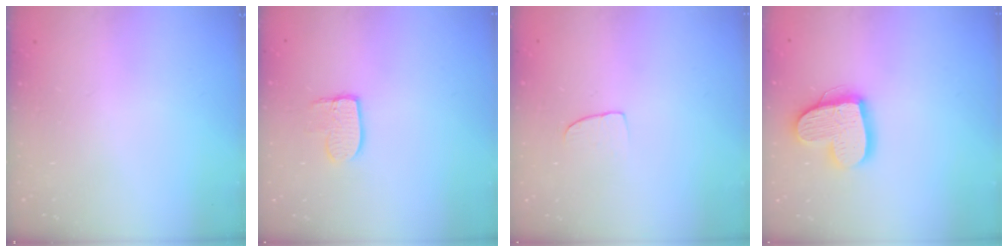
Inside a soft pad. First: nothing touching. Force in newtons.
{"total": 7.7, "press": 7.7, "slide": 0.5}
{"total": 5.9, "press": 5.9, "slide": 0.4}
{"total": 16.2, "press": 16.2, "slide": 1.4}